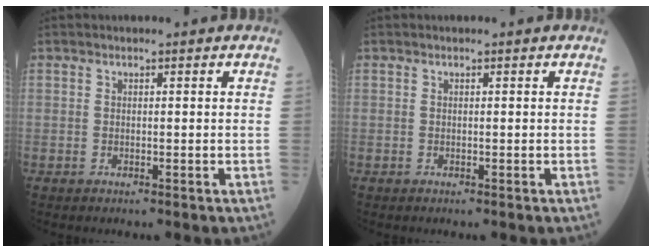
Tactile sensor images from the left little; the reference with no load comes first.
{"total": 0.0}